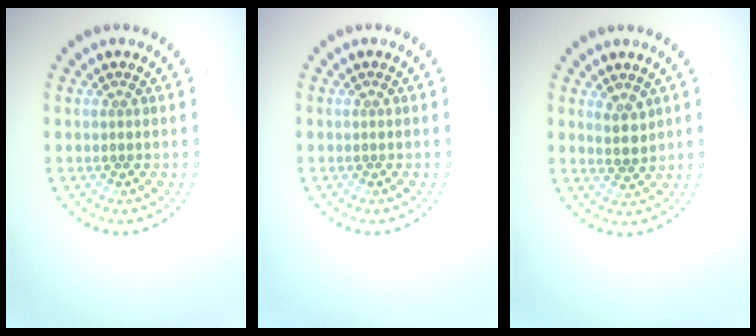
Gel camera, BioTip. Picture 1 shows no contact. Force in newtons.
{"total": 0.0}
{"total": 1.8, "press": 1.4, "slide": 1.1}